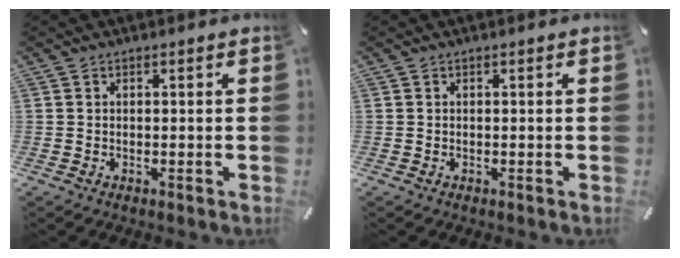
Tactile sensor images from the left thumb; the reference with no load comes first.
{"total": 0.0}